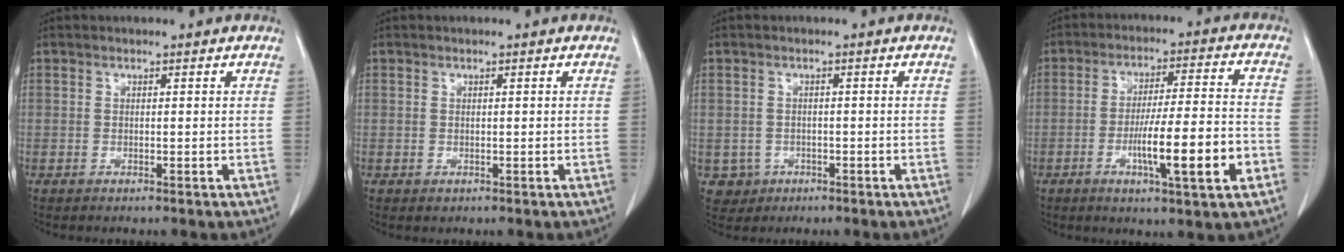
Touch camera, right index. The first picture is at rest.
{"total": 0.5, "force": [-0.1, 0.5, 0.1], "torque": [0.000, 0.002, 0.000]}
{"total": 3.4, "force": [-1.1, 3.2, 0.0], "torque": [0.003, 0.009, -0.013]}
{"total": 12.4, "force": [-4.2, 0.5, 11.7], "torque": [-0.190, -0.001, -0.065]}